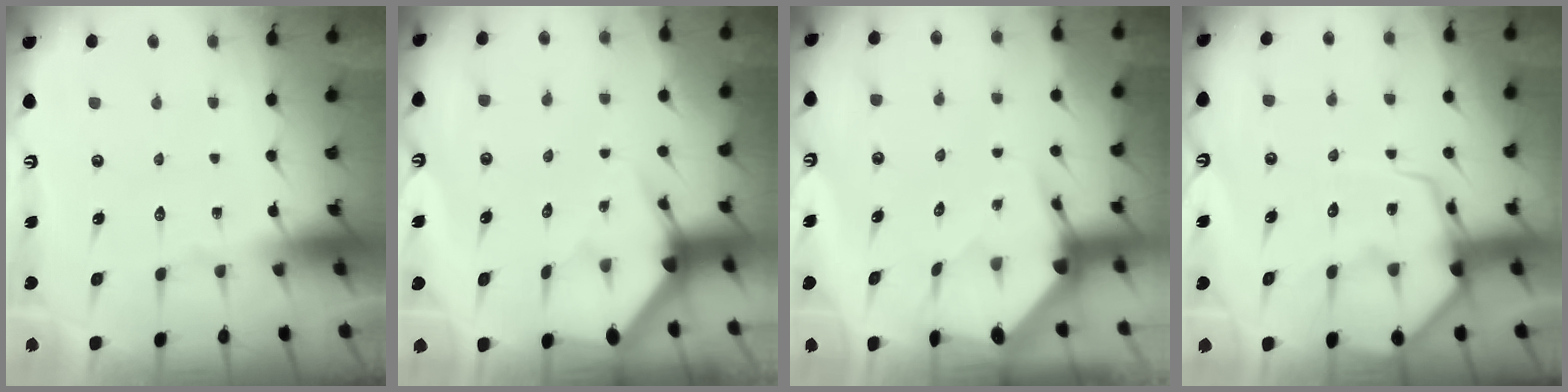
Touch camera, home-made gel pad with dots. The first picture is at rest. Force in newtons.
{"total": 3.2, "press": 3.2, "slide": 0.2}
{"total": 3.6, "press": 3.6, "slide": 0.5}
{"total": 7.9, "press": 7.8, "slide": 1.0}